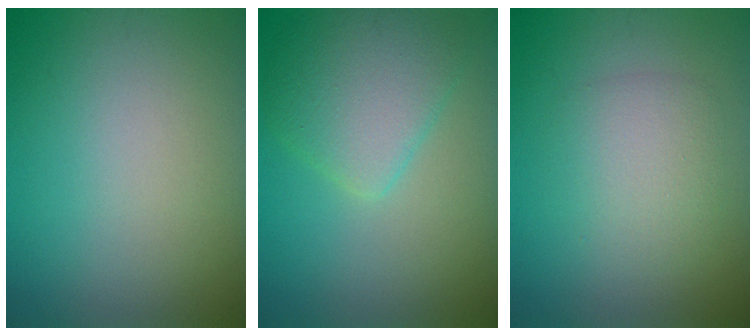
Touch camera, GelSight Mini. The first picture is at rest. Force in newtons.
{"total": 4.6, "press": 4.6, "slide": 0.2}
{"total": 2.9, "press": 2.9, "slide": 0.2}